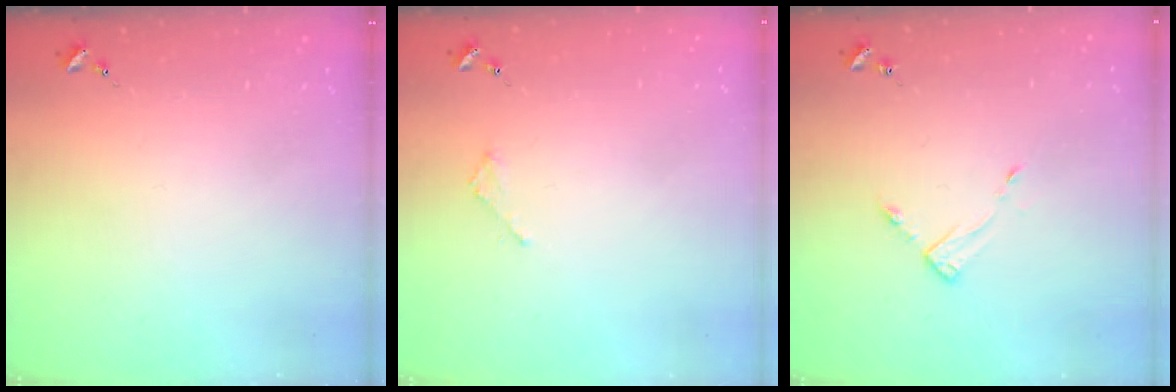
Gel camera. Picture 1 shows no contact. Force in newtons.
{"total": 2.1, "press": 2.1, "slide": 0.2}
{"total": 3.4, "press": 3.4, "slide": 0.4}